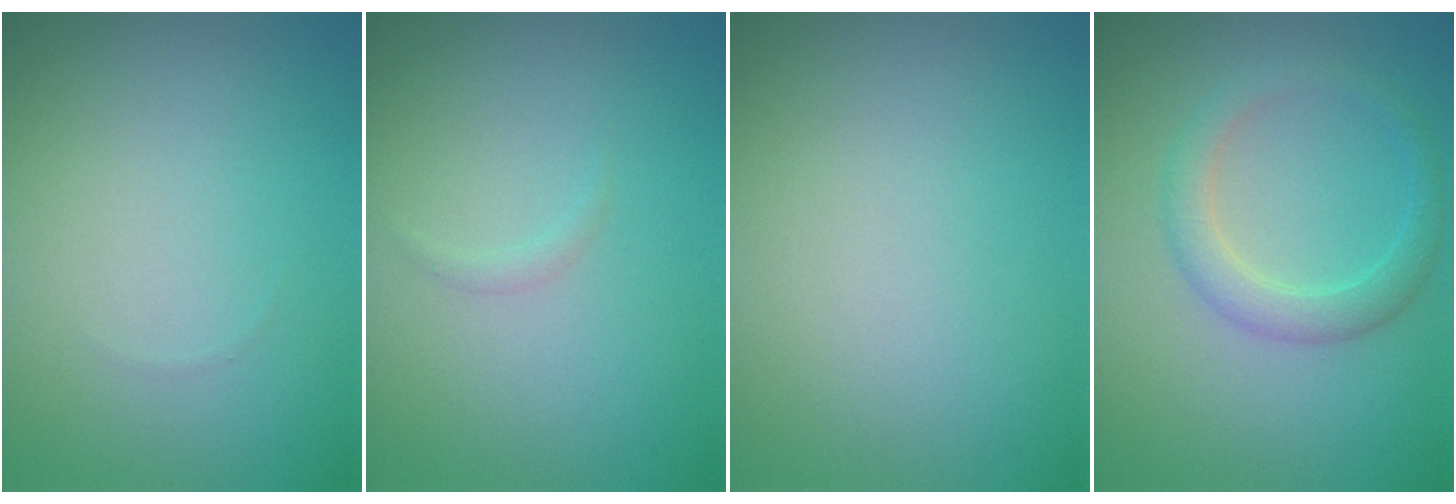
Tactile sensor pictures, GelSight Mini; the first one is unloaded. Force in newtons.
{"total": 0.6, "press": 0.6, "slide": 0.1}
{"total": 0.0}
{"total": 2.7, "press": 2.7, "slide": 0.1}